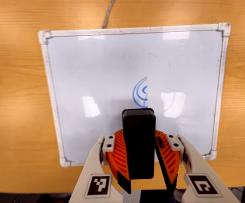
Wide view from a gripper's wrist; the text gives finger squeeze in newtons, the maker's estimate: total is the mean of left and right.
{"total": 9.4, "left": 9.8, "right": 8.9}